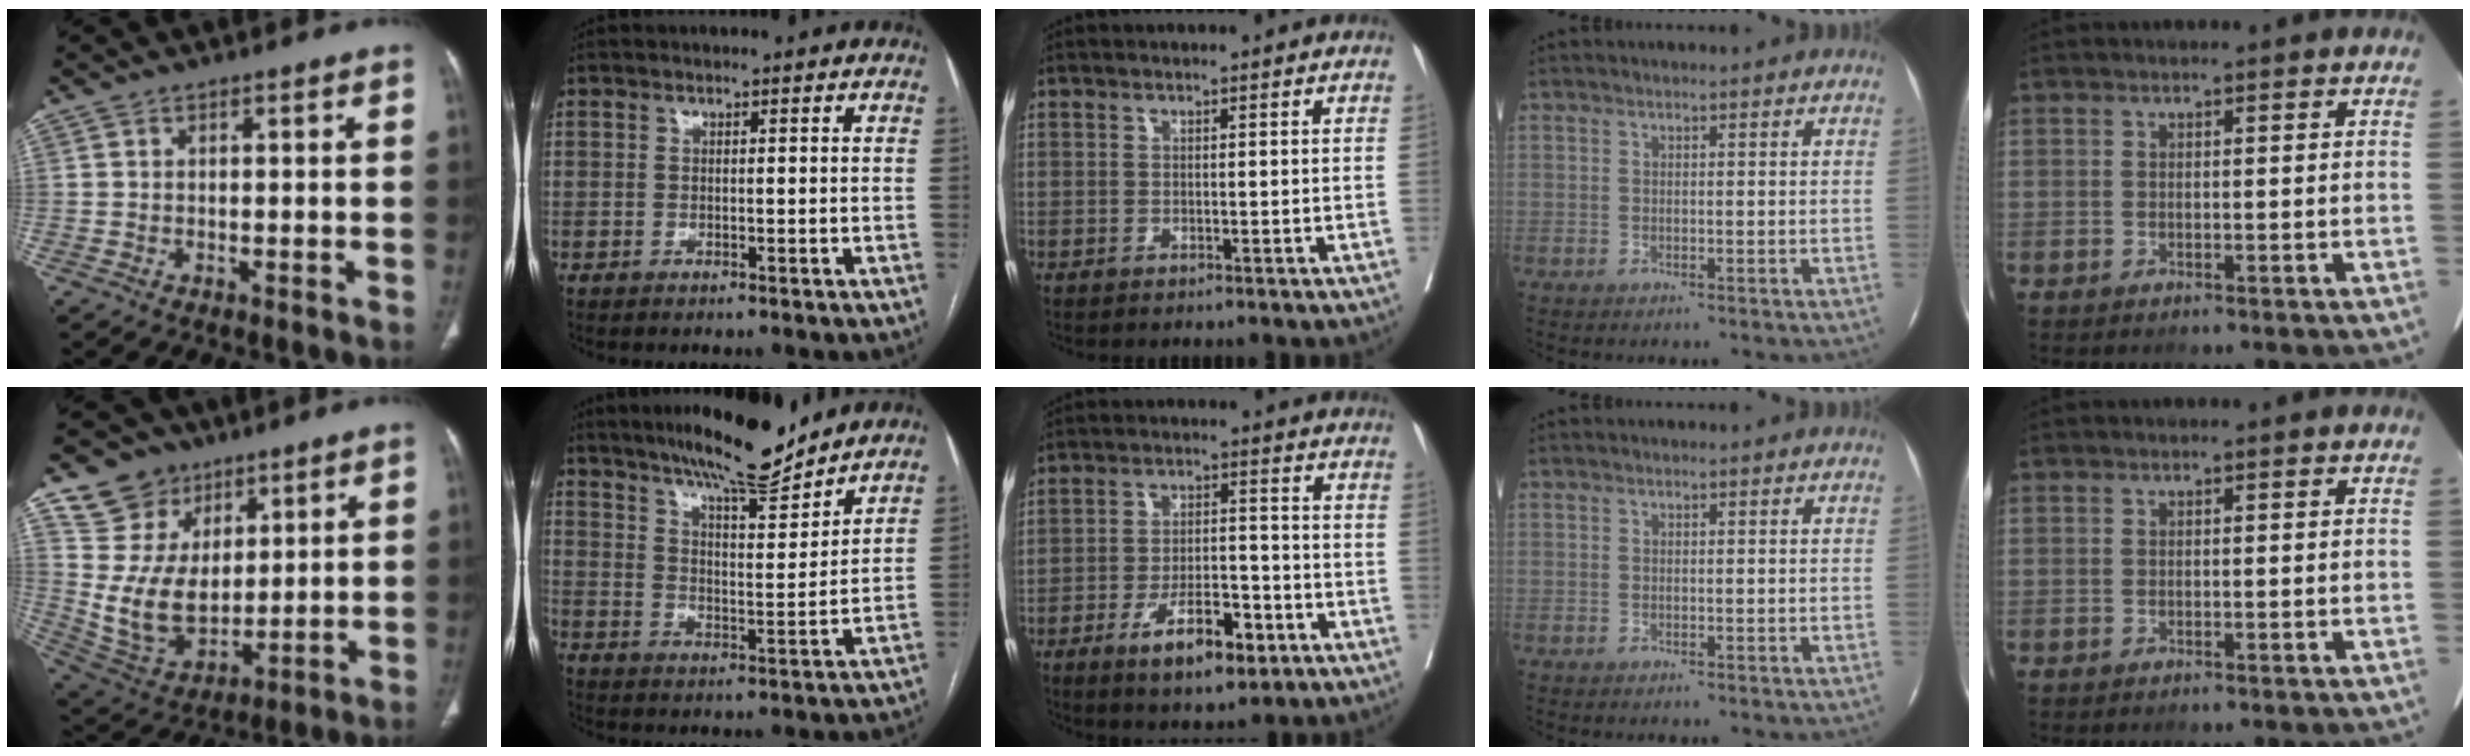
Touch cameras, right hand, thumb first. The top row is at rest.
{"thumb": {"total": 15.6, "force": [7.7, 12.4, 5.7], "torque": [-0.070, -0.039, 0.162]}, "index": {"total": 13.4, "force": [11.6, 1.4, 6.6], "torque": [-0.104, -0.014, 0.184]}, "middle": {"total": 9.1, "force": [-4.7, 3.5, 6.9], "torque": [-0.117, 0.002, -0.072]}}